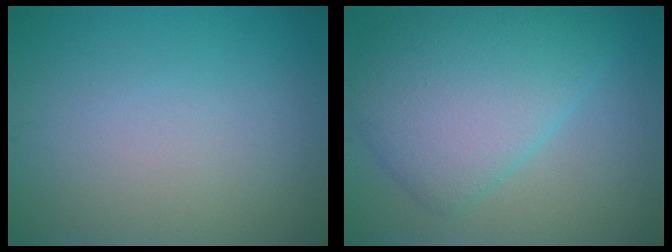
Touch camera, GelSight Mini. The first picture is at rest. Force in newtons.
{"total": 7.8, "press": 7.8, "slide": 0.2}